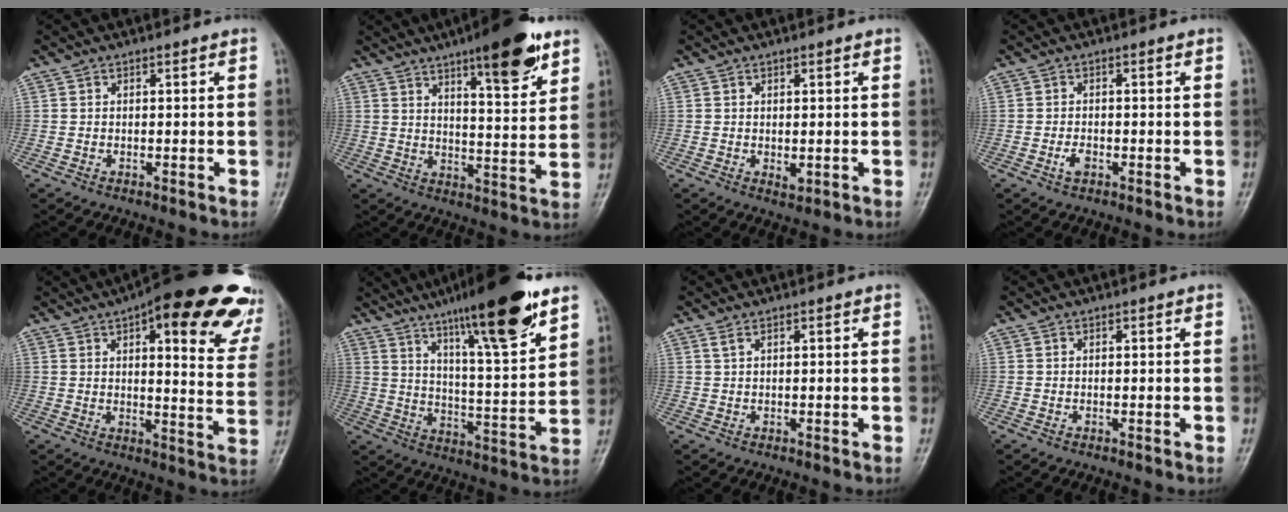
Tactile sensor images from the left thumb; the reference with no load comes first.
{"total": 14.3, "force": [8.9, 3.5, 10.7], "torque": [-0.132, -0.049, 0.130]}
{"total": 1.6, "force": [0.1, 0.9, 1.4], "torque": [-0.017, -0.005, 0.005]}
{"total": 2.0, "force": [-0.9, 1.1, 1.4], "torque": [-0.028, 0.004, -0.016]}
{"total": 25.8, "force": [14.8, 8.0, 19.6], "torque": [-0.218, -0.034, 0.173]}
{"total": 20.6, "force": [13.6, 2.8, 15.2], "torque": [-0.219, -0.061, 0.217]}
{"total": 0.9, "force": [0.5, 0.1, 0.7], "torque": [-0.019, 0.008, 0.014]}
{"total": 0.0}